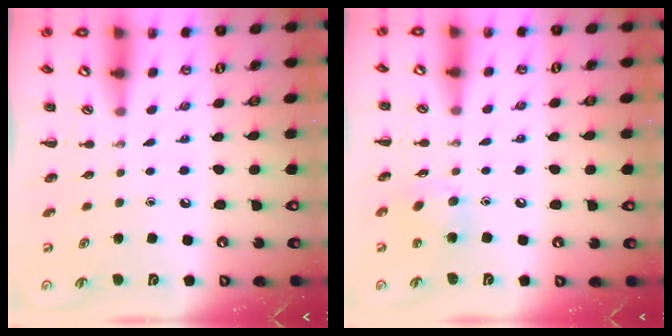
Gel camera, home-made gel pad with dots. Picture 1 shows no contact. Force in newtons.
{"total": 9.6, "press": 9.4, "slide": 2.1}